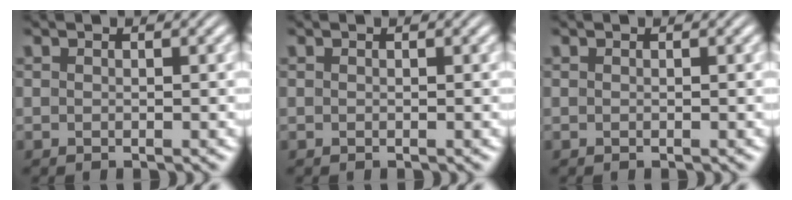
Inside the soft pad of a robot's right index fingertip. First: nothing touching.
{"total": 0.0}
{"total": 0.0}